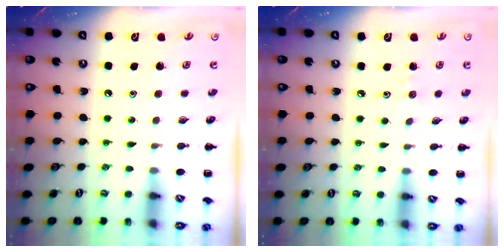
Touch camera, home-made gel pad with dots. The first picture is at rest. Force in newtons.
{"total": 3.5, "press": 3.3, "slide": 1.3}